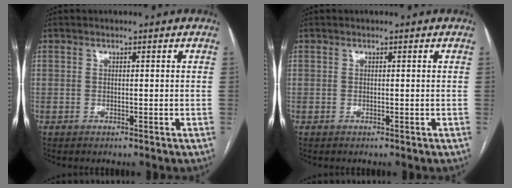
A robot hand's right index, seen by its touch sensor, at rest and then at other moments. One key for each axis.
{"total": 0.0}